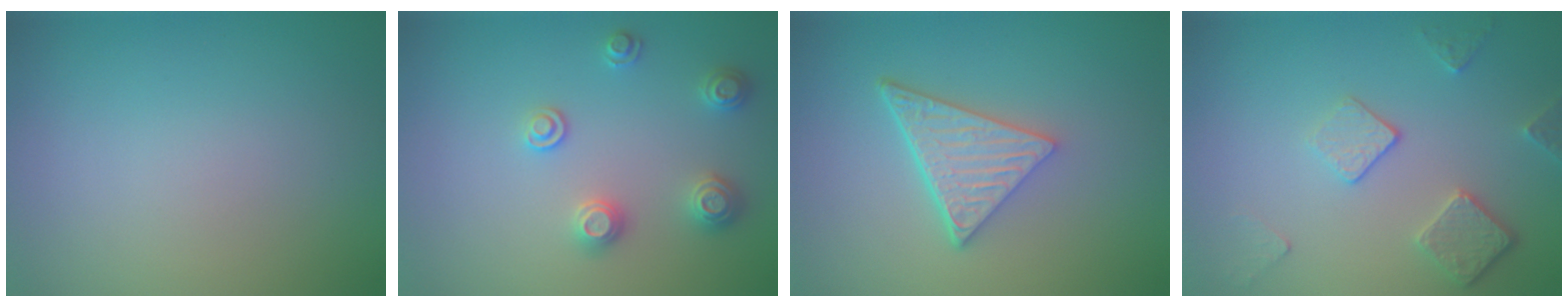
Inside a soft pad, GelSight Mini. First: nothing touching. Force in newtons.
{"total": 2.5, "press": 2.5, "slide": 0.3}
{"total": 4.9, "press": 3.4, "slide": 3.5}
{"total": 3.5, "press": 2.8, "slide": 2.2}